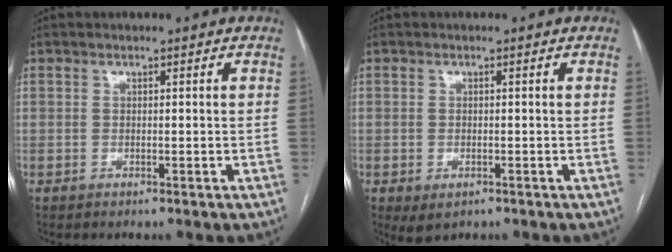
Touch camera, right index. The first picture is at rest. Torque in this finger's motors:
{"motor_torque": [0.64, -0.51, 0.08, 0.00]}